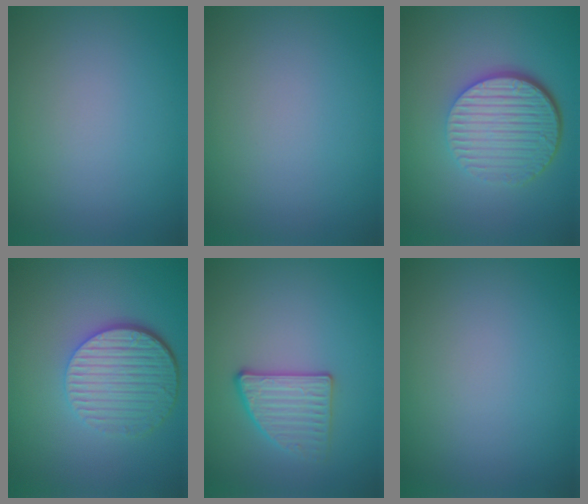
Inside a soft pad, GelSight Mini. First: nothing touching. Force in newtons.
{"total": 0.0}
{"total": 6.6, "press": 4.4, "slide": 5.0}
{"total": 6.0, "press": 4.2, "slide": 4.3}
{"total": 2.7, "press": 2.6, "slide": 0.8}
{"total": 0.0}